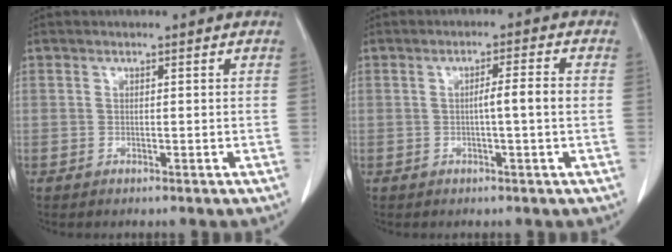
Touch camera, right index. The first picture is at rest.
{"total": 3.6, "force": [-0.3, -0.3, 3.6], "torque": [-0.056, 0.005, -0.005]}